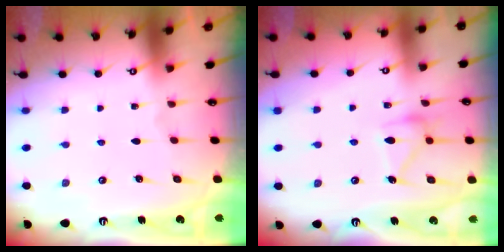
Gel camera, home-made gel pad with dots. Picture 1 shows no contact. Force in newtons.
{"total": 14.6, "press": 14.6, "slide": 0.8}